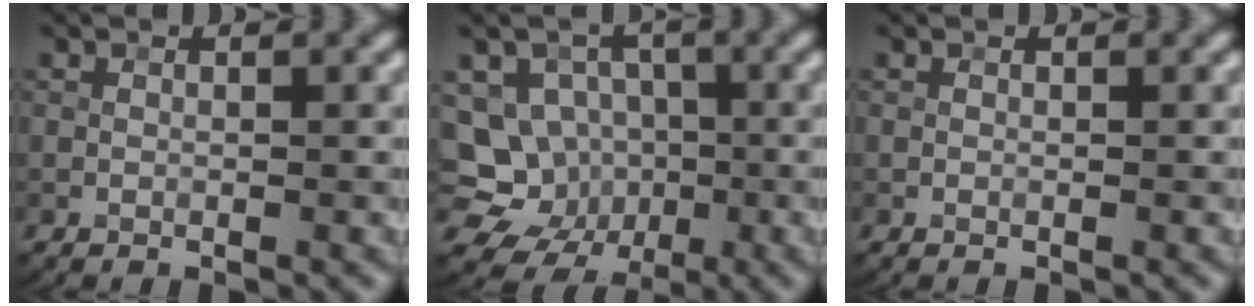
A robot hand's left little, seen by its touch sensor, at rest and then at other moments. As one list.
[{"total": 9.9, "force": [-2.2, 9.1, 3.3], "torque": [-0.058, 0.009, -0.053]}, {"total": 0.0}]